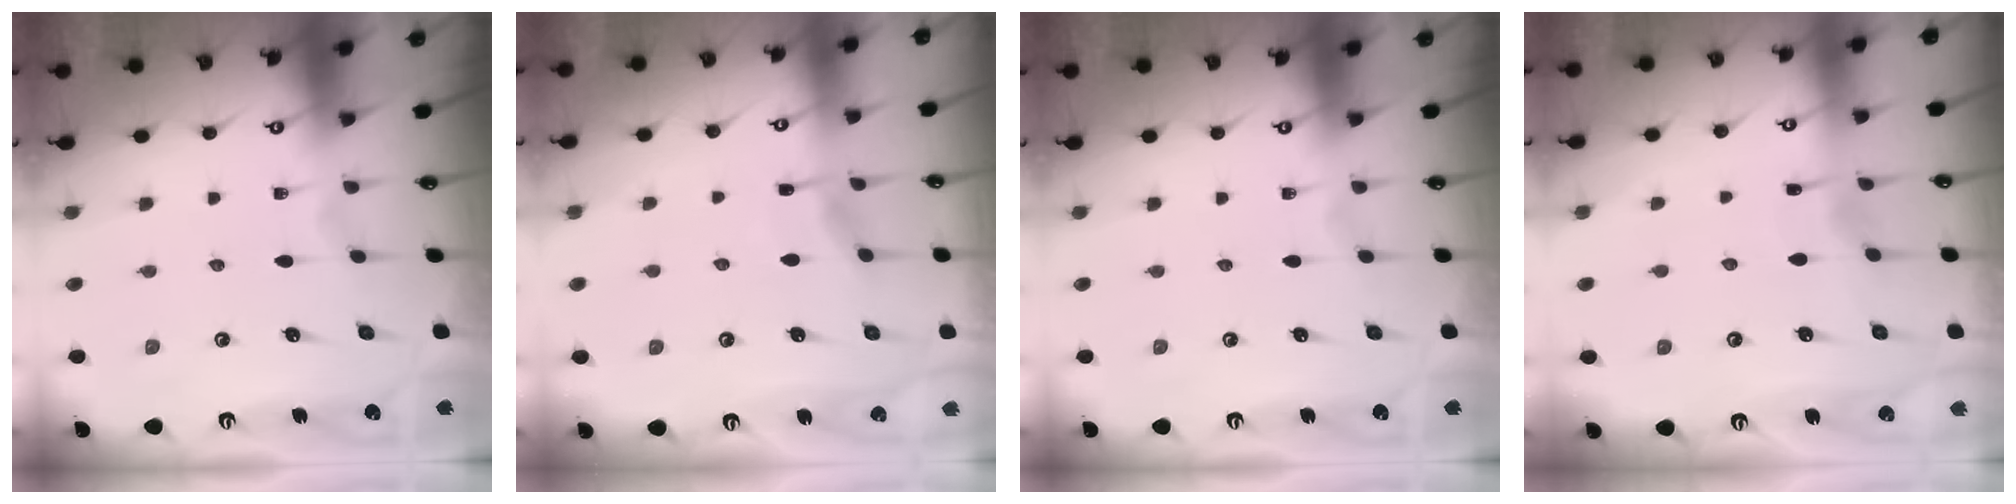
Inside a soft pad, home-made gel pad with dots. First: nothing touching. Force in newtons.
{"total": 4.4, "press": 4.3, "slide": 0.5}
{"total": 0.0}
{"total": 3.7, "press": 3.7, "slide": 0.4}